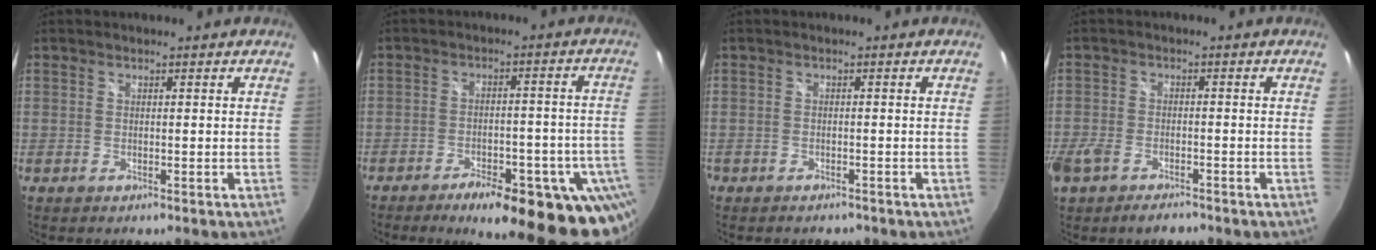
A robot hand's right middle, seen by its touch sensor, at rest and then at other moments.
{"total": 21.6, "force": [-15.8, 7.0, 12.9], "torque": [-0.167, -0.020, -0.198]}
{"total": 2.3, "force": [-1.9, 1.2, 0.5], "torque": [-0.015, -0.005, -0.029]}
{"total": 7.4, "force": [-5.1, 3.4, 4.1], "torque": [-0.111, -0.020, -0.096]}